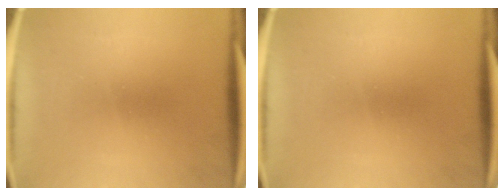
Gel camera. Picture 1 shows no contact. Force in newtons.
{"total": 0.0}